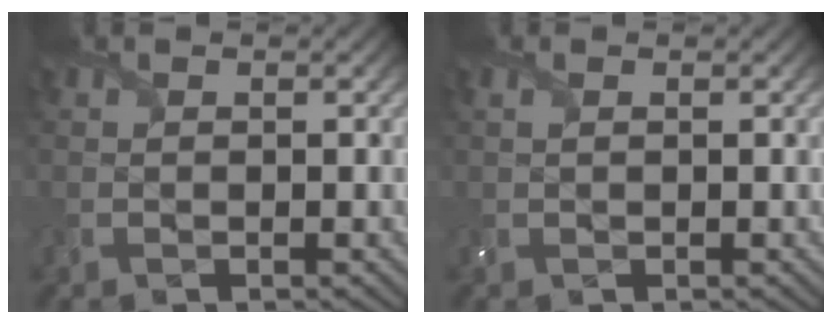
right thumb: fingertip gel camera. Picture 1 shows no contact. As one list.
[{"total": 0.8, "force": [0.4, 0.3, 0.6], "torque": [-0.019, 0.003, 0.008]}]